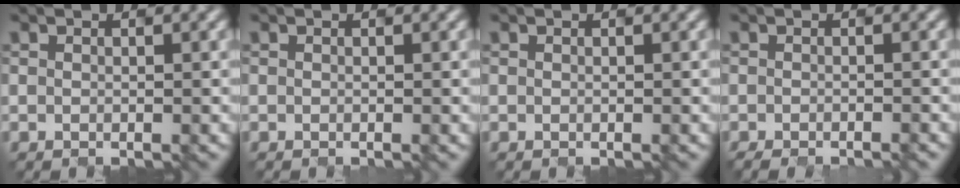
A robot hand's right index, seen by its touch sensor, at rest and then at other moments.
{"total": 0.0}
{"total": 0.0}
{"total": 1.5, "force": [-0.8, 0.4, 1.1], "torque": [0.004, 0.003, -0.005]}